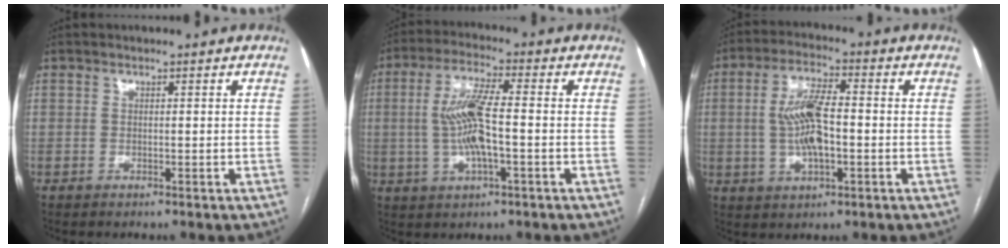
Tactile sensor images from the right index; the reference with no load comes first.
{"total": 9.1, "force": [-0.6, 1.7, 8.9], "torque": [-0.182, 0.005, -0.014]}
{"total": 8.9, "force": [-0.5, 2.8, 8.4], "torque": [-0.170, 0.007, -0.009]}